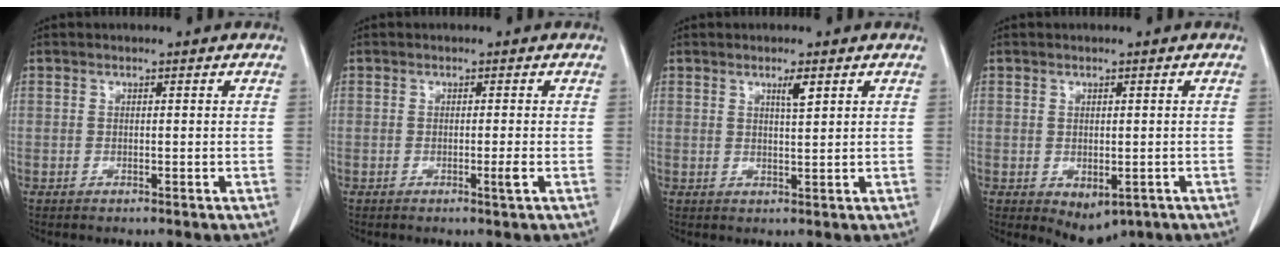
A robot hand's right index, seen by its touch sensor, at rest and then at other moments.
{"total": 1.4, "force": [-0.5, -0.3, 1.2], "torque": [-0.020, -0.005, -0.009]}
{"total": 2.1, "force": [1.2, 0.1, 1.8], "torque": [-0.033, -0.003, 0.021]}
{"total": 4.5, "force": [-2.0, 2.7, 3.0], "torque": [-0.034, -0.006, -0.013]}